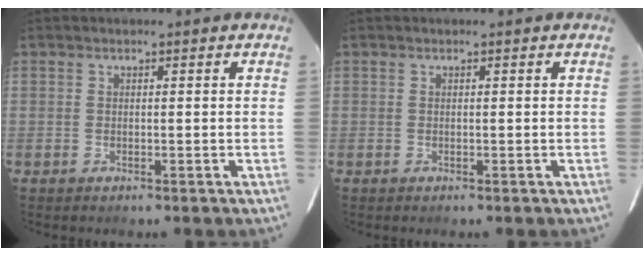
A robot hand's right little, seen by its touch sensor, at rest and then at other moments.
{"total": 0.0}